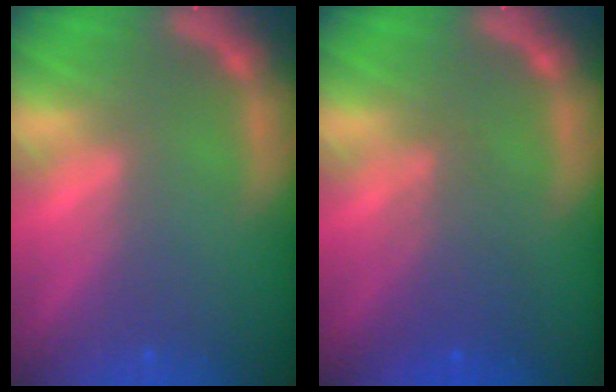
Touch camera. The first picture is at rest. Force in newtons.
{"total": 3.6}